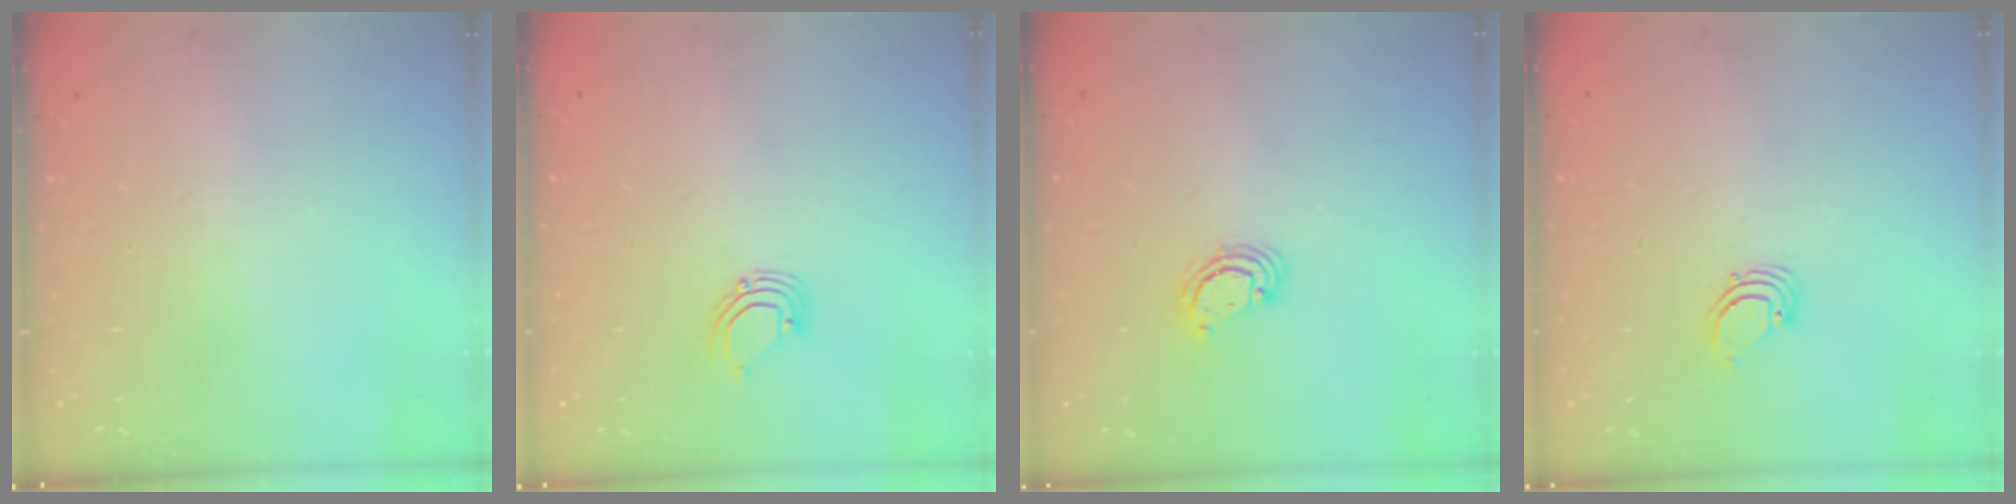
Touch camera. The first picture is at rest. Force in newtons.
{"total": 3.8, "press": 3.8, "slide": 0.3}
{"total": 3.2, "press": 3.1, "slide": 0.3}
{"total": 2.2, "press": 2.2, "slide": 0.2}